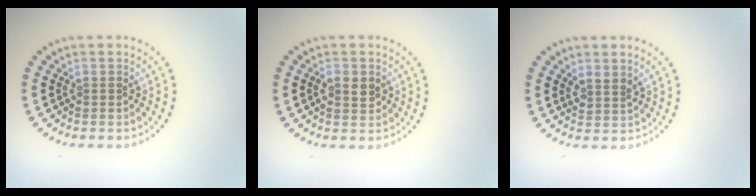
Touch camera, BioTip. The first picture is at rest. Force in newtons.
{"total": 2.1, "press": 2.1, "slide": 0.2}
{"total": 1.6, "press": 1.3, "slide": 0.9}